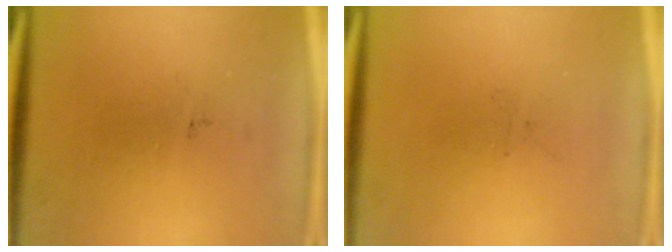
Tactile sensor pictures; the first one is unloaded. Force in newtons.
{"total": 0.0}